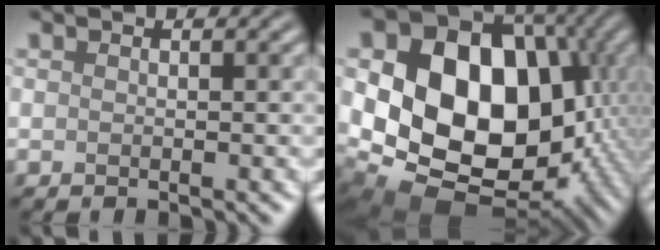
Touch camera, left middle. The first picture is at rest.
{"total": 19.2, "force": [0.3, 14.6, 12.5], "torque": [-0.212, -0.022, 0.018]}